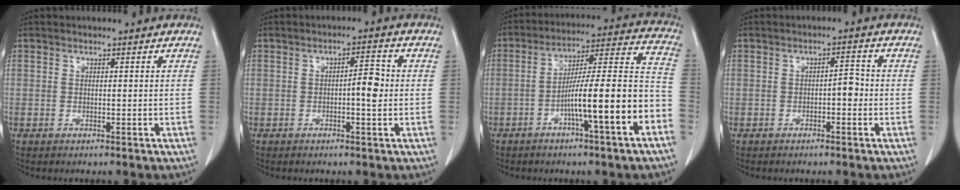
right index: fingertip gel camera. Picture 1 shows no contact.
{"total": 3.7, "force": [-0.3, 0.8, 3.6], "torque": [-0.054, 0.005, -0.006]}
{"total": 15.7, "force": [-6.0, 0.4, 14.5], "torque": [-0.222, 0.020, -0.096]}
{"total": 2.5, "force": [-0.6, 0.9, 2.2], "torque": [-0.029, 0.008, -0.009]}